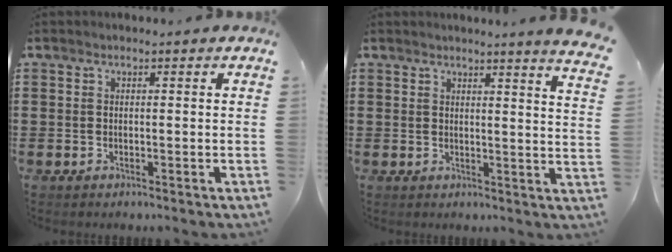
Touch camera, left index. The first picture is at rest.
{"total": 3.3, "force": [3.0, -1.0, 1.0], "torque": [-0.022, -0.022, 0.051]}